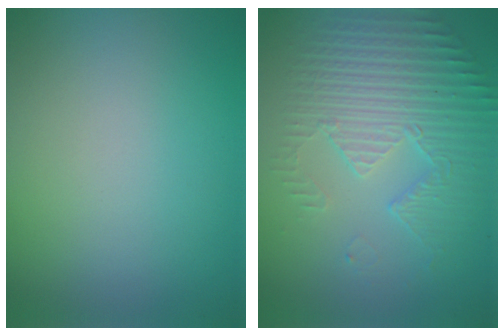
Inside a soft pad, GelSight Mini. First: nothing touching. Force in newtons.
{"total": 4.9, "press": 3.5, "slide": 3.4}